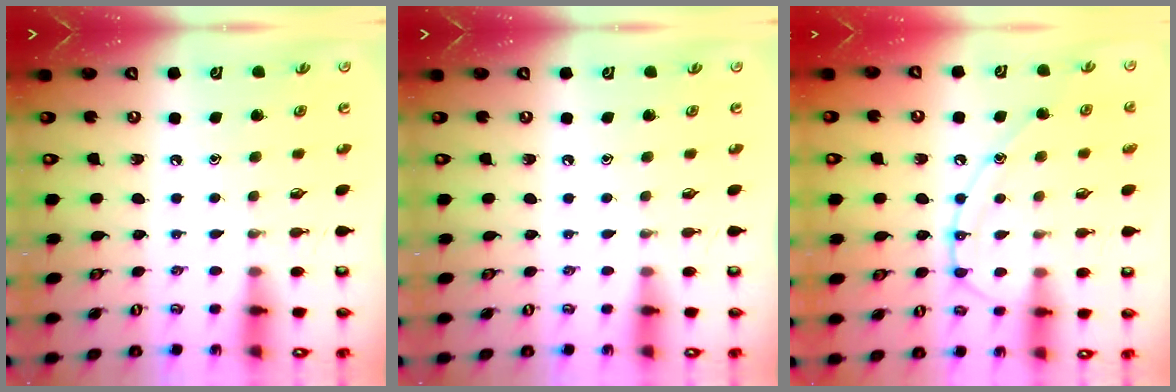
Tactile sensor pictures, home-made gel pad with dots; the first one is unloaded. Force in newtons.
{"total": 0.0}
{"total": 12.3, "press": 12.2, "slide": 1.0}